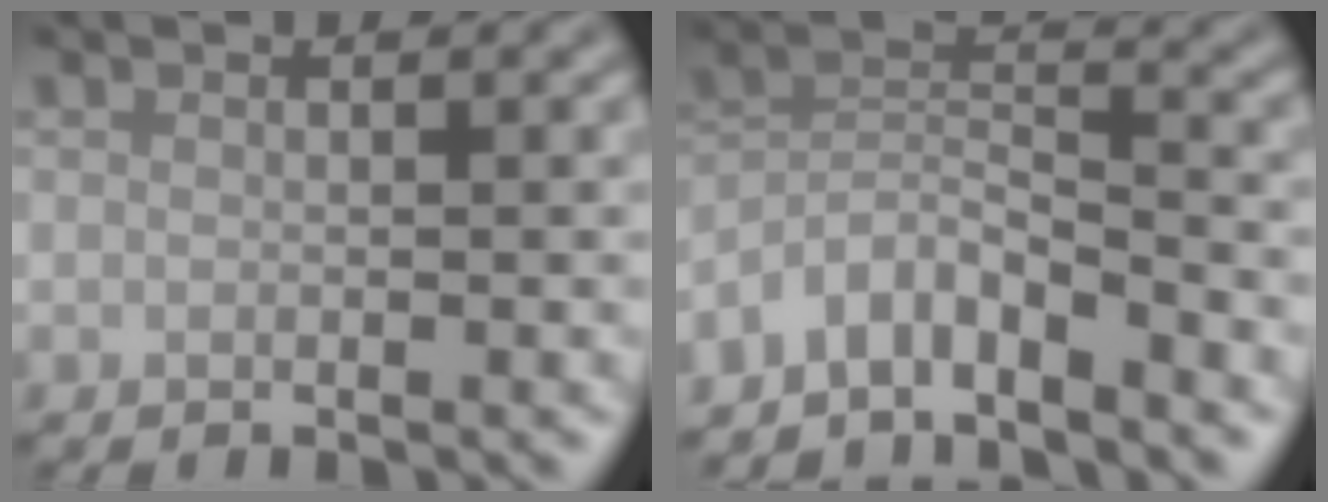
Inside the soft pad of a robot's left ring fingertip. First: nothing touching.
{"total": 4.7, "force": [-4.0, 1.2, 2.2], "torque": [-0.037, 0.004, -0.084]}